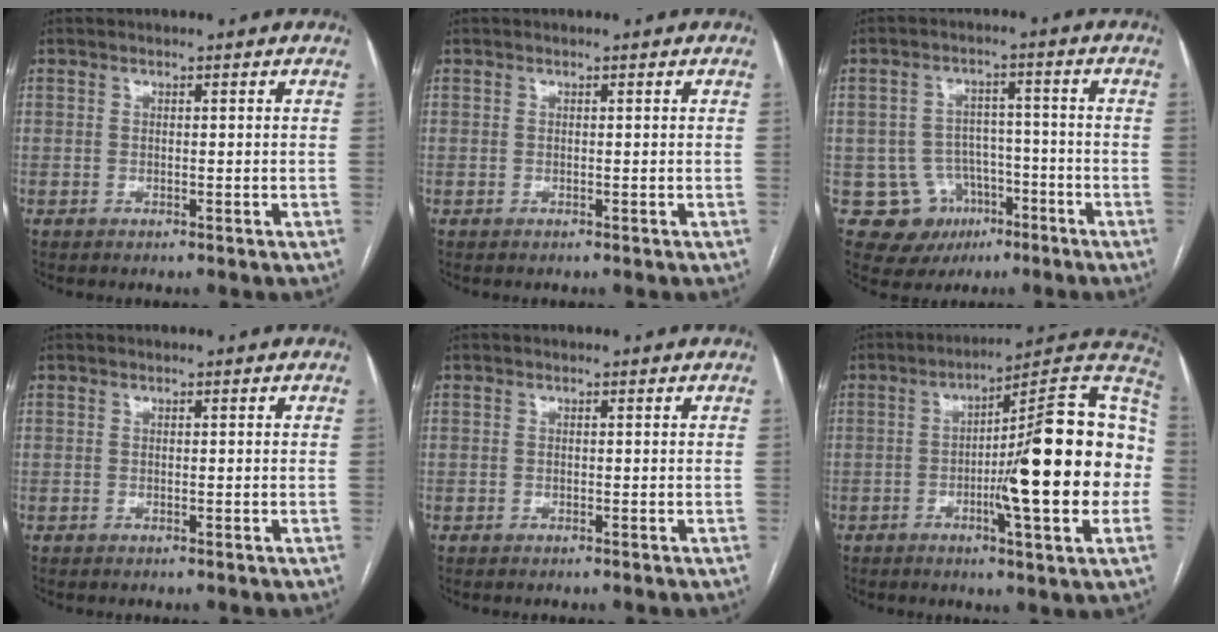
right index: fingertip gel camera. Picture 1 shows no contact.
{"total": 0.0}
{"total": 8.8, "force": [-3.5, 7.9, 1.5], "torque": [-0.023, 0.013, -0.041]}
{"total": 0.0}
{"total": 0.0}
{"total": 21.3, "force": [-2.3, 1.8, 21.1], "torque": [-0.261, 0.020, -0.035]}